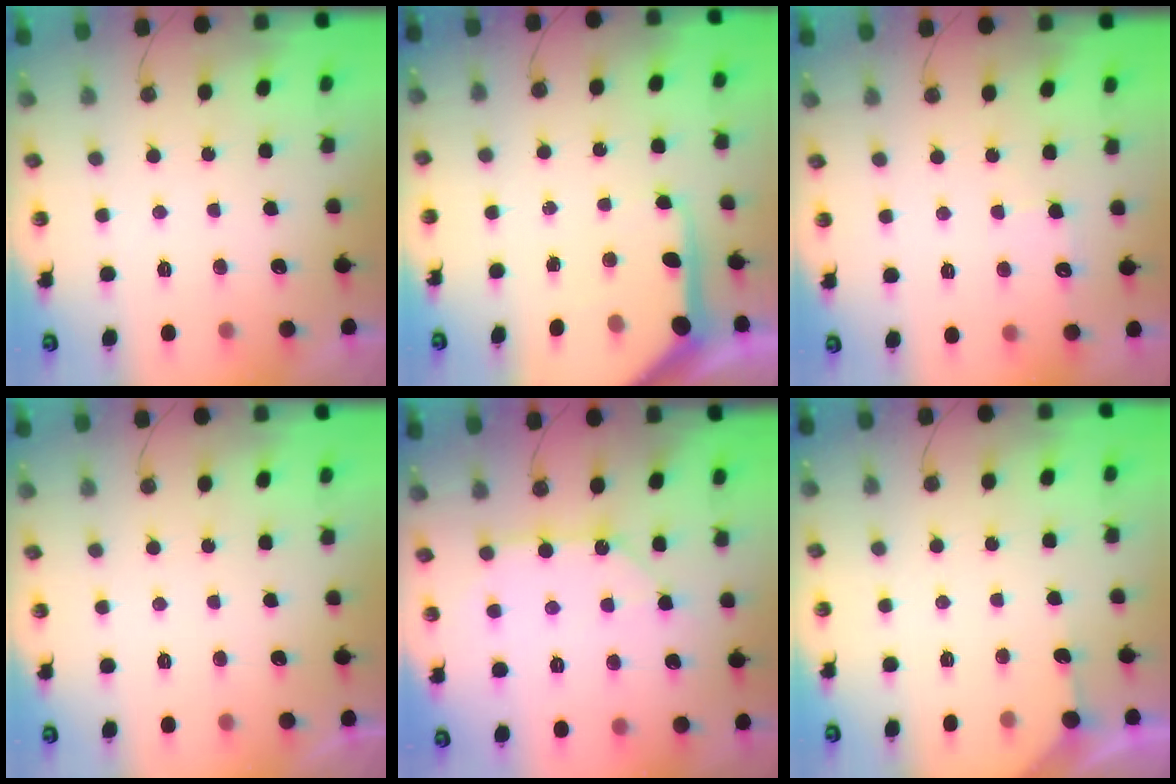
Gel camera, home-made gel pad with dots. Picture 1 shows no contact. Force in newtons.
{"total": 9.2, "press": 9.1, "slide": 1.0}
{"total": 4.8, "press": 4.8, "slide": 0.5}
{"total": 0.0}
{"total": 10.3, "press": 10.3, "slide": 0.6}
{"total": 3.8, "press": 3.8, "slide": 0.3}